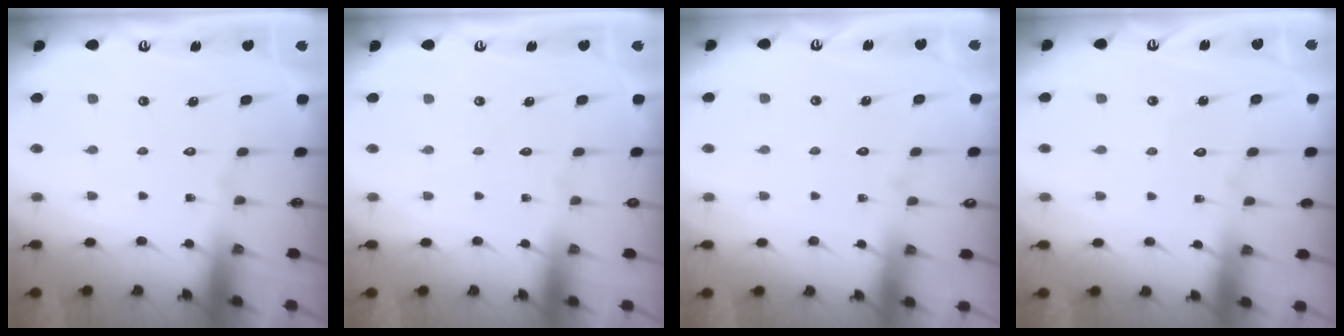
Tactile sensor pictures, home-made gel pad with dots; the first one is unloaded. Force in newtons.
{"total": 0.0}
{"total": 2.6, "press": 2.6, "slide": 0.2}
{"total": 2.7, "press": 2.6, "slide": 0.3}